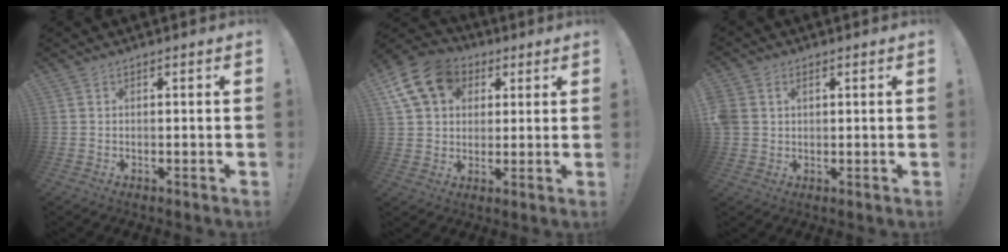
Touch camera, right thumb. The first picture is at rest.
{"total": 15.3, "force": [5.8, 11.9, 7.6], "torque": [-0.114, -0.017, 0.115]}
{"total": 4.1, "force": [1.1, 3.4, 1.9], "torque": [-0.043, 0.003, 0.024]}